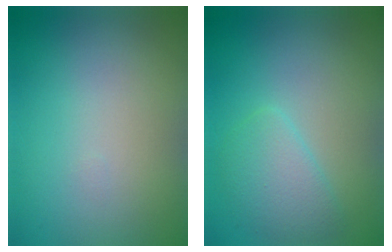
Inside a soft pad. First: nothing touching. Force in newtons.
{"total": 2.7, "press": 2.7, "slide": 0.1}